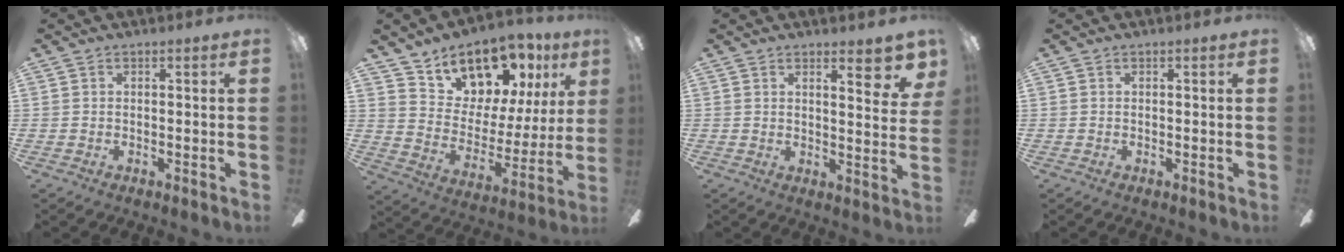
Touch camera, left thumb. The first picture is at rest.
{"total": 14.9, "force": [11.9, 7.9, 4.3], "torque": [-0.089, -0.089, 0.218]}
{"total": 6.8, "force": [4.4, 1.7, 4.9], "torque": [-0.047, -0.035, 0.064]}
{"total": 0.0}